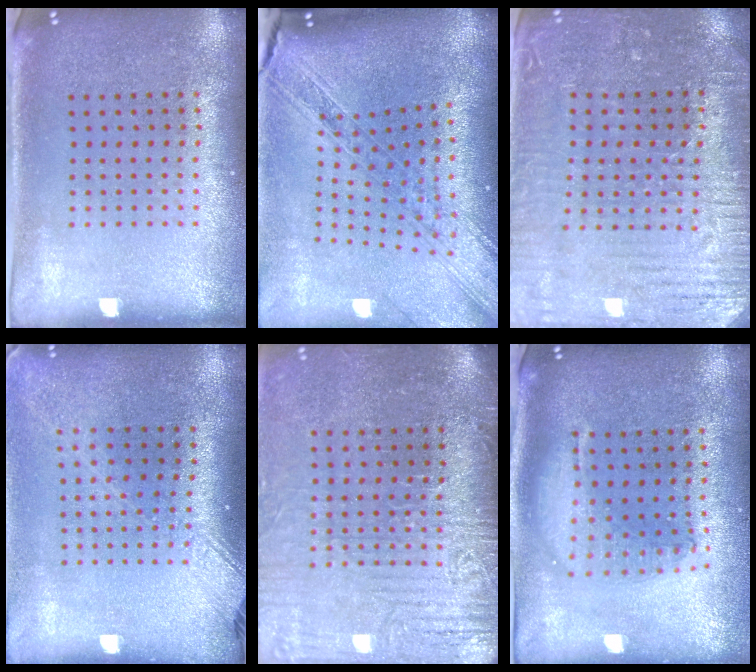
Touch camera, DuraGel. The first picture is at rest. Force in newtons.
{"total": 2.5, "press": 2.1, "slide": 1.3}
{"total": 3.3, "press": 3.2, "slide": 0.9}
{"total": 1.8, "press": 1.4, "slide": 1.0}
{"total": 4.1, "press": 3.6, "slide": 2.0}
{"total": 1.8, "press": 1.5, "slide": 0.9}